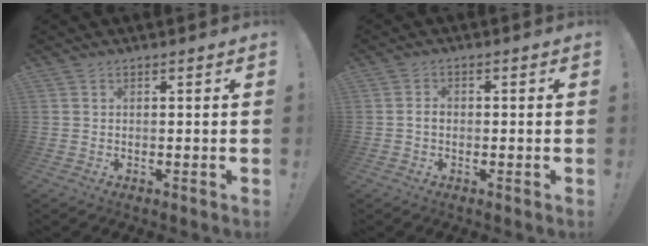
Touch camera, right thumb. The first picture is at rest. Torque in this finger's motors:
{"motor_torque": [0.07, 0.18, 0.25, -0.31, 0.00]}